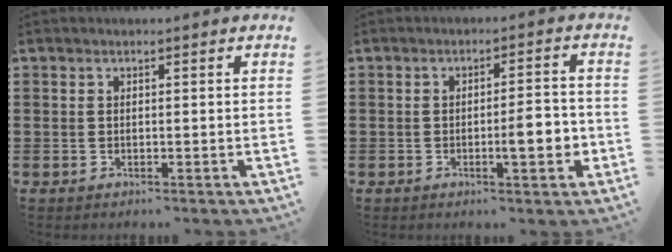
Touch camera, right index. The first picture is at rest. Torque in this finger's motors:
{"motor_torque": [1.61, -0.08, 0.44, 0.13]}